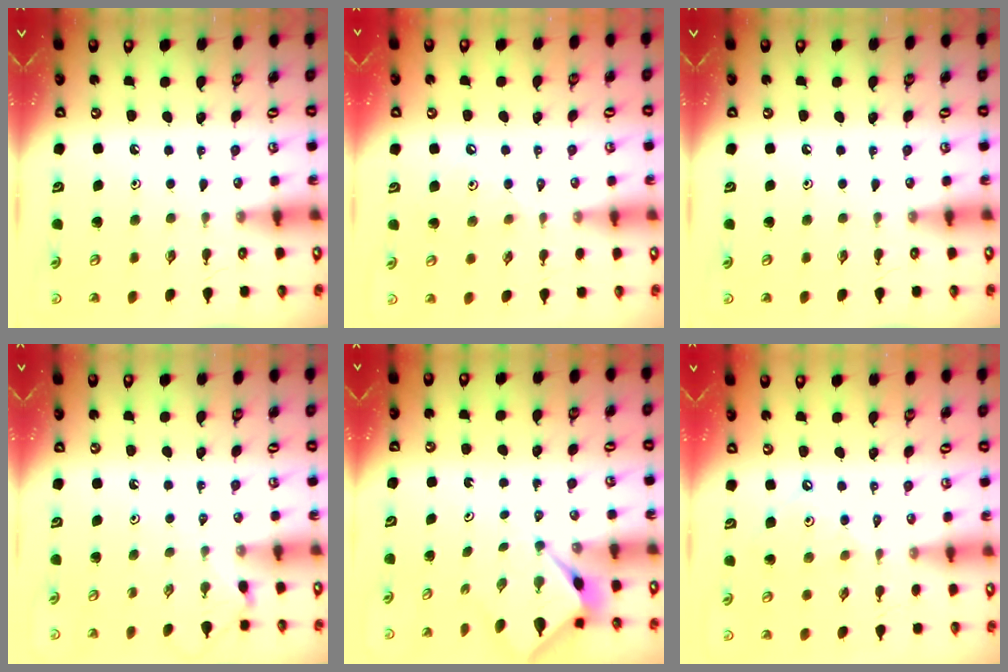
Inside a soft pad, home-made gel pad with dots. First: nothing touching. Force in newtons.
{"total": 1.8, "press": 1.8, "slide": 0.3}
{"total": 0.0}
{"total": 2.4, "press": 2.4, "slide": 0.5}
{"total": 2.7, "press": 2.7, "slide": 0.1}
{"total": 2.3, "press": 2.3, "slide": 0.2}